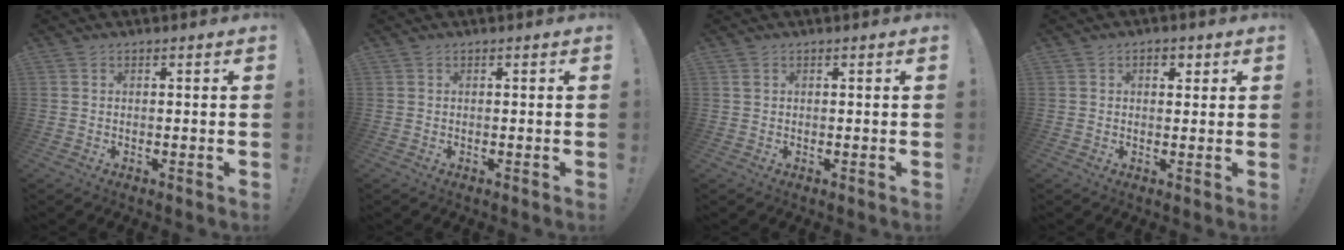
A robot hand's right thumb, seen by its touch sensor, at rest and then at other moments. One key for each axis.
{"total": 0.0}
{"total": 0.7, "fx": 0.4, "fy": 0.4, "fz": 0.4, "tx": -0.014, "ty": 0.004, "tz": 0.009}
{"total": 2.9, "fx": 1.1, "fy": 2.1, "fz": 1.7, "tx": -0.020, "ty": 0.002, "tz": 0.017}